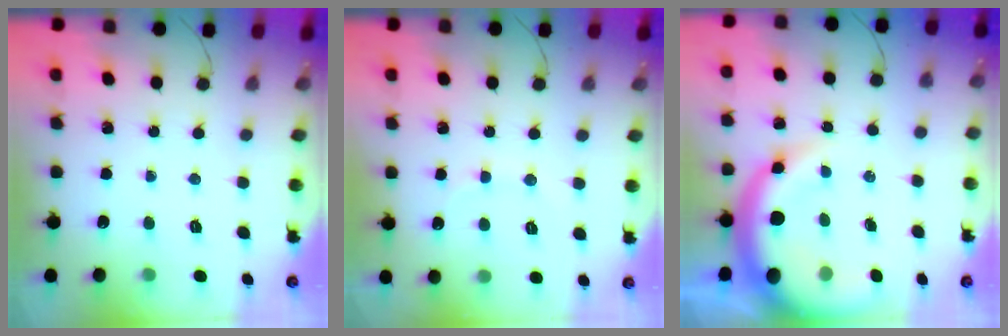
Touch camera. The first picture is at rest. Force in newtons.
{"total": 4.2, "press": 4.1, "slide": 1.0}
{"total": 14.2, "press": 13.9, "slide": 3.0}